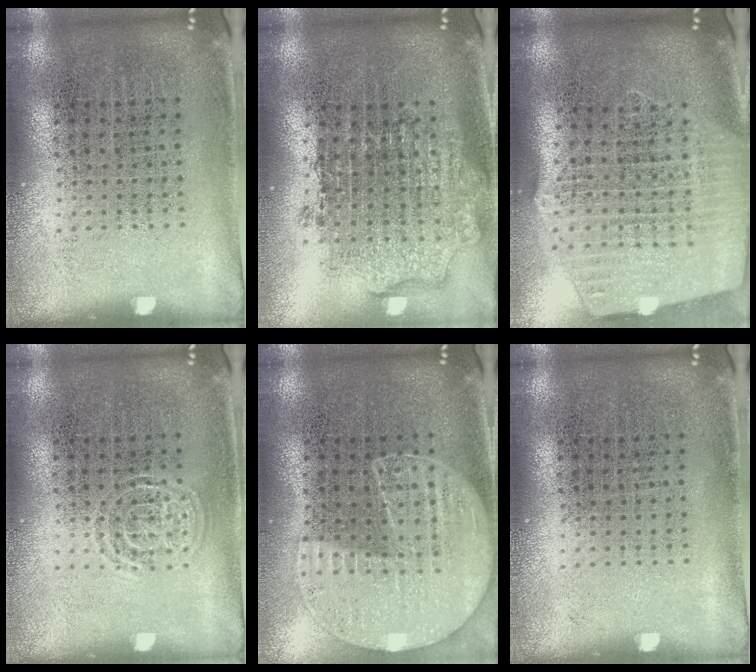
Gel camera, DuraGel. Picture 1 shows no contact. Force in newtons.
{"total": 1.7, "press": 1.4, "slide": 1.0}
{"total": 2.6, "press": 2.3, "slide": 1.3}
{"total": 1.4, "press": 1.4, "slide": 0.3}
{"total": 1.2, "press": 1.1, "slide": 0.2}
{"total": 0.0}